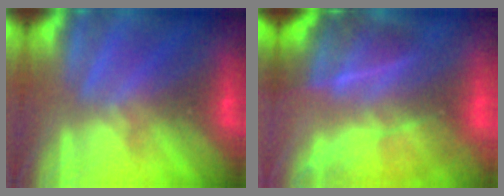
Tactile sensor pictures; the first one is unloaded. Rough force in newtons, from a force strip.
{"total": 5.7}